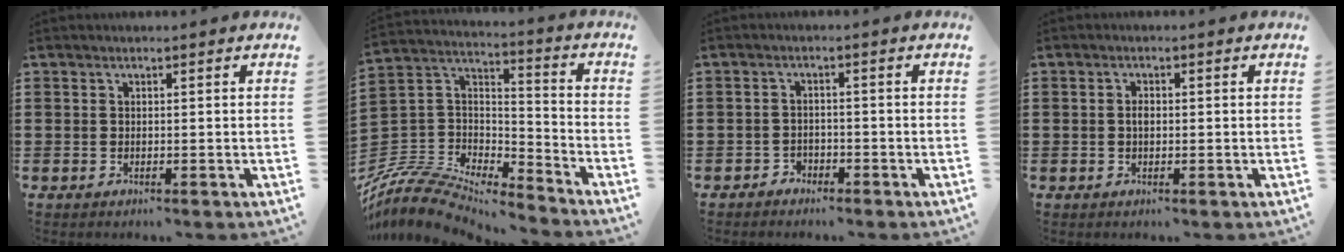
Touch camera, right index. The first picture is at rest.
{"total": 8.5, "force": [-8.0, 2.1, 2.1], "torque": [-0.064, 0.000, -0.167]}
{"total": 1.8, "force": [-1.6, 0.8, 0.0], "torque": [-0.008, 0.001, -0.036]}
{"total": 1.5, "force": [-0.1, 0.8, 1.3], "torque": [-0.025, 0.004, -0.002]}